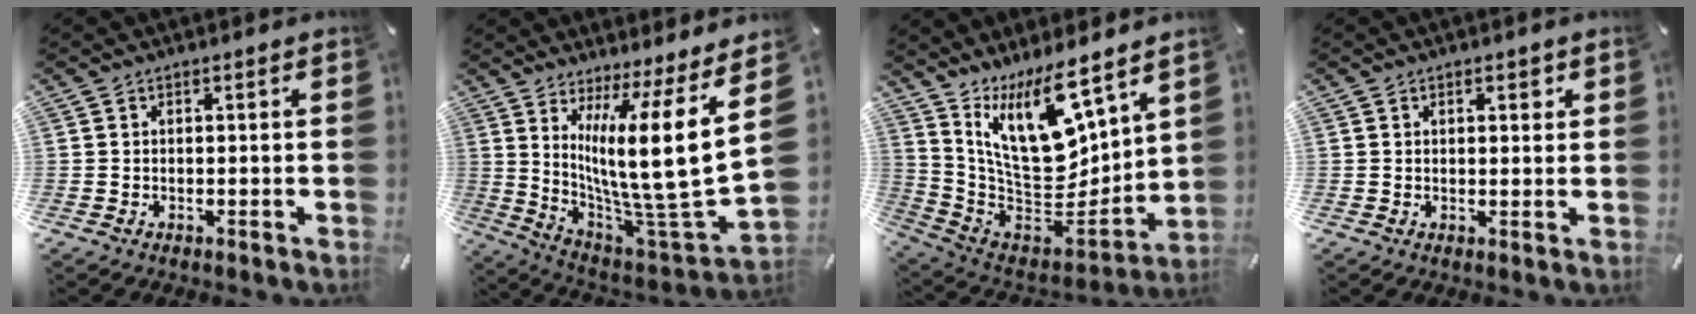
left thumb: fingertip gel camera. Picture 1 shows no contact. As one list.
[{"total": 20.5, "force": [6.9, 2.9, 19.1], "torque": [-0.331, -0.080, 0.107]}, {"total": 17.4, "force": [9.4, 8.2, 12.1], "torque": [-0.230, -0.092, 0.168]}, {"total": 2.1, "force": [0.9, 1.3, 1.4], "torque": [-0.014, 0.000, 0.010]}]